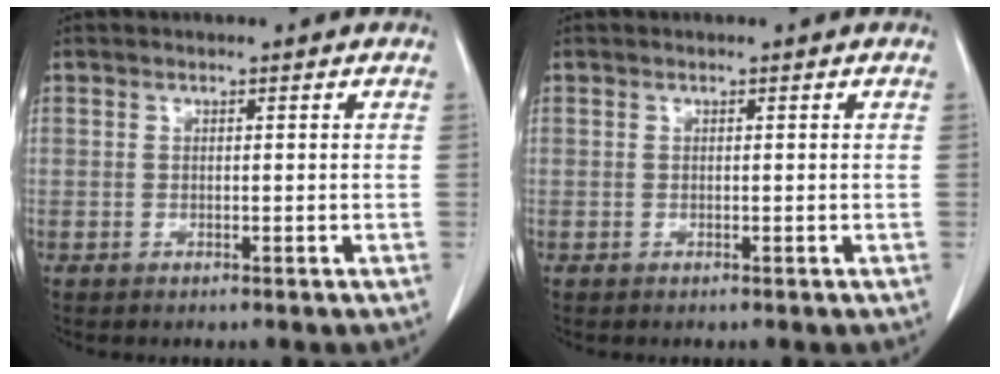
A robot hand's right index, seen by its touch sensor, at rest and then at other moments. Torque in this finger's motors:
{"motor_torque": [0.04, 0.02, -0.02, -0.01]}